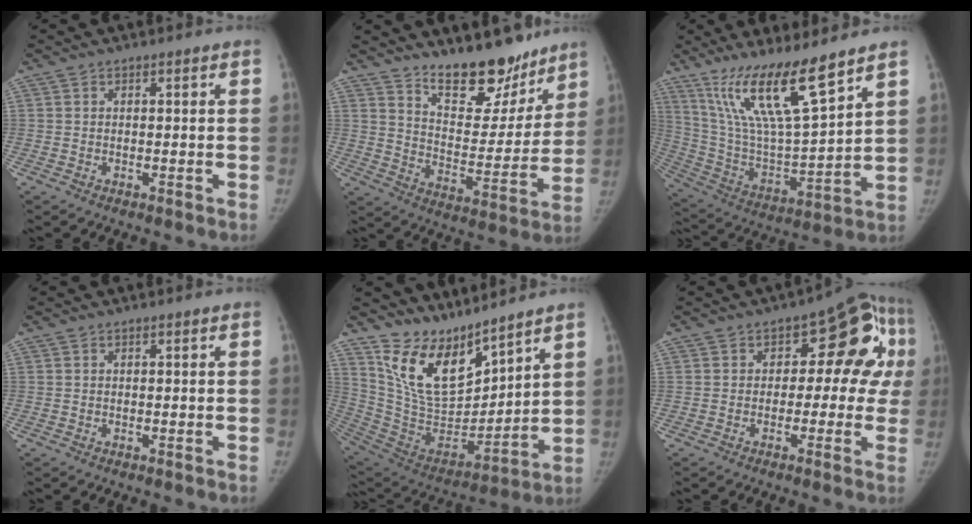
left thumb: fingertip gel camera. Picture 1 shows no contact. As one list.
[{"total": 17.2, "force": [13.6, 7.0, 7.7], "torque": [-0.052, -0.106, 0.214]}, {"total": 18.6, "force": [12.8, 2.9, 13.1], "torque": [-0.225, -0.069, 0.250]}, {"total": 0.0}, {"total": 15.9, "force": [12.8, 5.9, 7.3], "torque": [-0.091, -0.091, 0.262]}, {"total": 13.0, "force": [1.4, 8.1, 10.0], "torque": [-0.058, 0.033, 0.005]}]